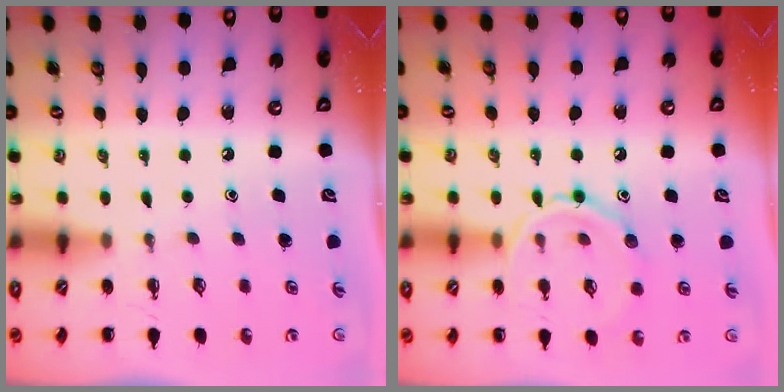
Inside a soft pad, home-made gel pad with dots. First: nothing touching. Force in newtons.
{"total": 10.7, "press": 10.6, "slide": 0.6}